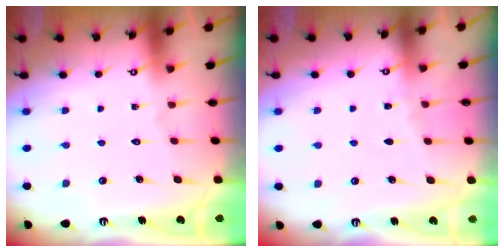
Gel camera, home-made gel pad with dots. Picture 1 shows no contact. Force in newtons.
{"total": 2.4, "press": 2.3, "slide": 0.4}